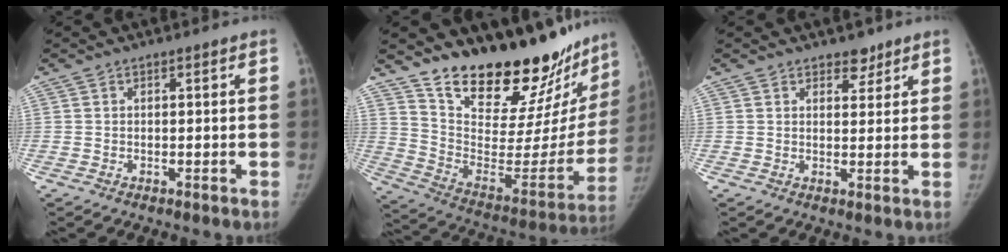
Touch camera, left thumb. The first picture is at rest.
{"total": 28.8, "force": [24.9, 8.9, 11.3], "torque": [-0.135, -0.171, 0.365]}
{"total": 3.0, "force": [2.2, 1.7, 0.9], "torque": [0.009, -0.013, 0.031]}